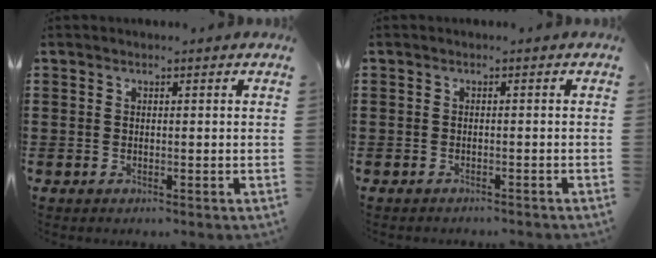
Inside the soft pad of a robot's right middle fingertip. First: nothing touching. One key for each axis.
{"total": 0.9, "fx": -0.9, "fy": 0.2, "fz": -0.2, "tx": 0.002, "ty": 0.004, "tz": -0.021}